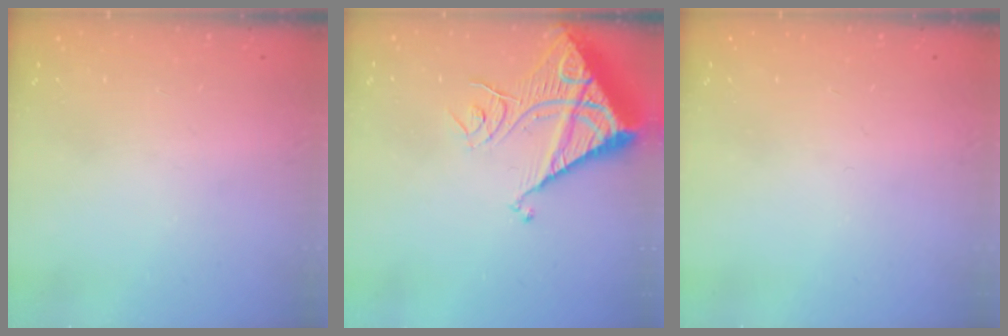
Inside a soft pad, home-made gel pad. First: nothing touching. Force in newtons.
{"total": 13.1, "press": 13.0, "slide": 1.5}
{"total": 0.0}